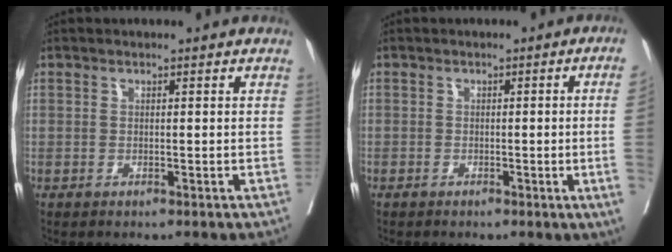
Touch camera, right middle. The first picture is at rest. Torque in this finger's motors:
{"motor_torque": [1.07, -1.08, -0.51, -0.21]}